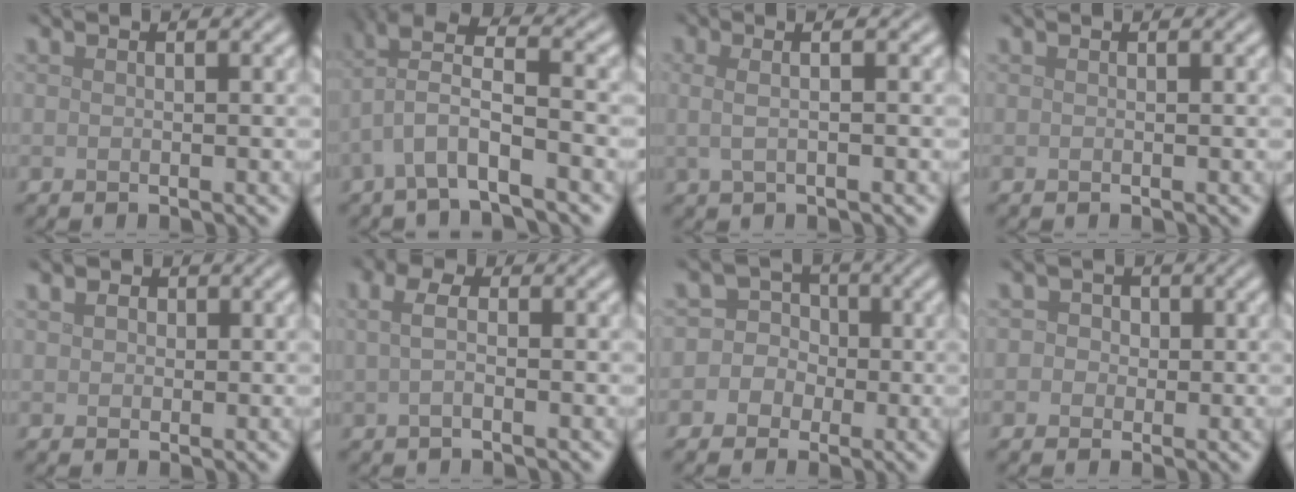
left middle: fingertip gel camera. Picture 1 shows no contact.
{"total": 4.8, "force": [-1.5, 1.5, 4.3], "torque": [-0.086, 0.013, -0.035]}
{"total": 3.0, "force": [0.6, 1.3, 2.6], "torque": [-0.040, 0.006, -0.004]}
{"total": 0.0}
{"total": 1.5, "force": [0.7, 1.2, 0.6], "torque": [-0.010, 0.010, 0.002]}
{"total": 2.0, "force": [0.1, 0.9, 1.8], "torque": [-0.036, 0.006, -0.006]}
{"total": 5.0, "force": [-0.6, 4.9, 1.0], "torque": [0.006, 0.030, -0.048]}
{"total": 2.8, "force": [0.7, 2.5, 1.1], "torque": [0.007, 0.014, -0.013]}